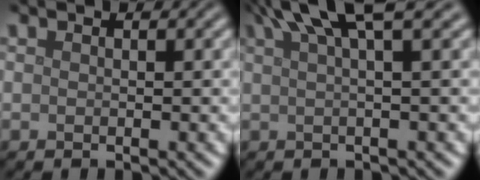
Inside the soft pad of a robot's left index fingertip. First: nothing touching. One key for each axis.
{"total": 5.6, "fx": 3.6, "fy": 0.8, "fz": 4.2, "tx": -0.054, "ty": 0.019, "tz": 0.058}